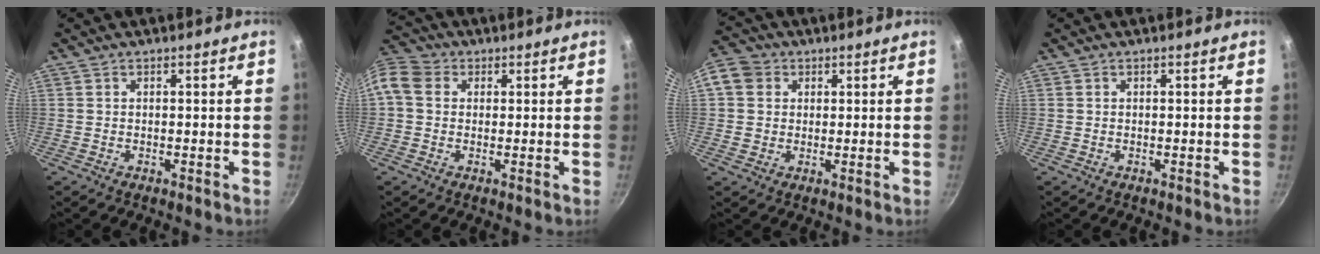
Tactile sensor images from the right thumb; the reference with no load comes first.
{"total": 10.0, "force": [1.6, 8.3, 5.4], "torque": [-0.117, 0.028, 0.012]}
{"total": 8.5, "force": [1.9, 7.5, 3.6], "torque": [-0.050, 0.012, 0.024]}
{"total": 0.0}